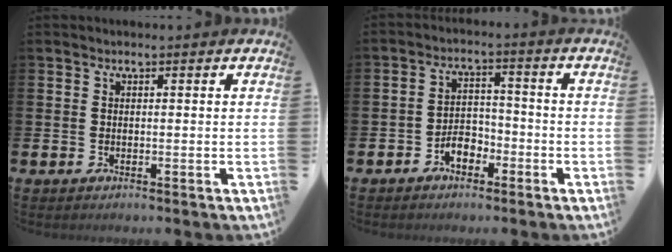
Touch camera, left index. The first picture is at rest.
{"total": 3.7, "force": [-2.4, 2.2, 1.7], "torque": [-0.036, 0.012, -0.050]}